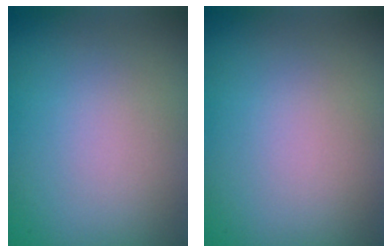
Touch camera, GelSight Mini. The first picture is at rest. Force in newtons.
{"total": 0.0}